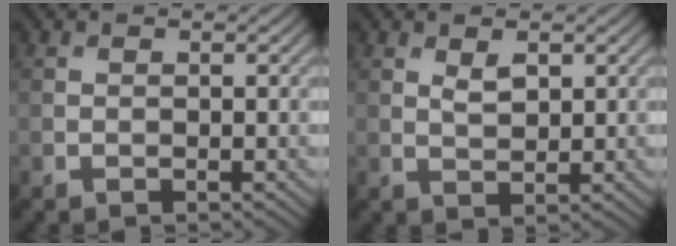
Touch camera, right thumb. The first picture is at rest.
{"total": 2.0, "force": [1.0, 0.9, 1.5], "torque": [-0.030, -0.004, 0.023]}